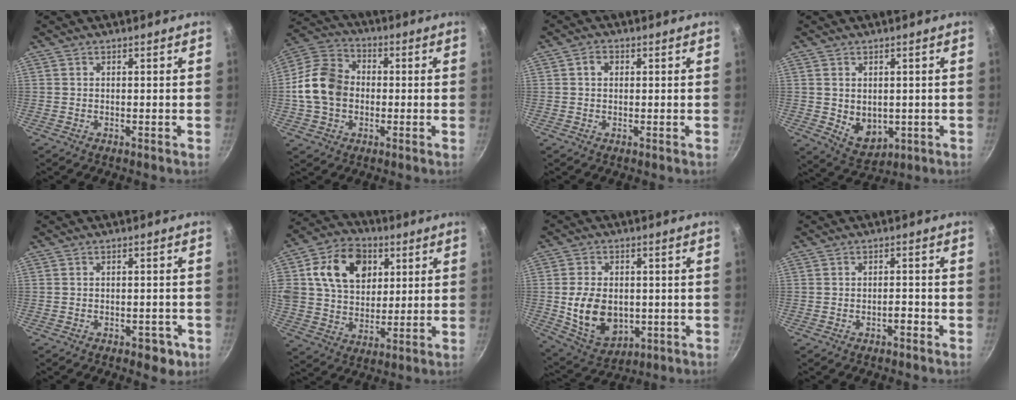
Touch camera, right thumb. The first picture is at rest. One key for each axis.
{"total": 13.0, "fx": -0.8, "fy": 10.1, "fz": 8.2, "tx": -0.125, "ty": 0.024, "tz": -0.033}
{"total": 2.2, "fx": 0.5, "fy": 1.8, "fz": 1.3, "tx": -0.015, "ty": 0.005, "tz": 0.006}
{"total": 6.8, "fx": 0.0, "fy": 5.1, "fz": 4.5, "tx": -0.053, "ty": -0.016, "tz": 0.016}
{"total": 4.3, "fx": -2.1, "fy": 2.5, "fz": 2.8, "tx": -0.017, "ty": 0.019, "tz": -0.012}
{"total": 18.8, "fx": 5.9, "fy": 14.1, "fz": 10.8, "tx": -0.172, "ty": 0.011, "tz": 0.095}
{"total": 12.8, "fx": -1.1, "fy": 9.1, "fz": 9.0, "tx": -0.141, "ty": -0.008, "tz": 0.000}
{"total": 1.9, "fx": -1.2, "fy": 0.9, "fz": 1.3, "tx": -0.013, "ty": 0.013, "tz": -0.019}